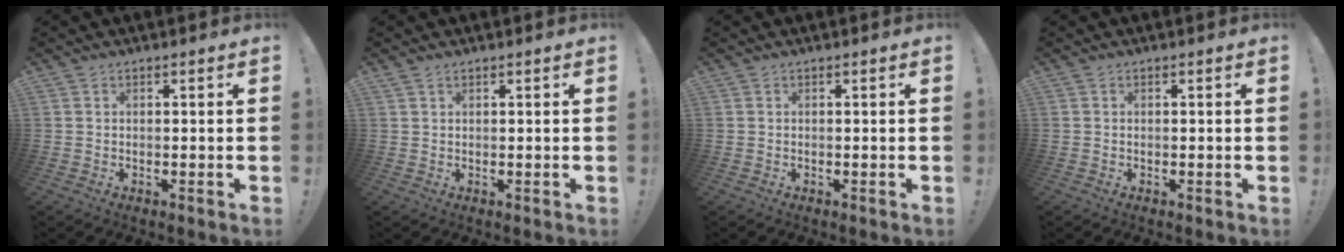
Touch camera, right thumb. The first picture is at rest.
{"total": 1.0, "force": [0.8, 0.4, 0.5], "torque": [-0.005, -0.003, 0.014]}
{"total": 0.0}
{"total": 0.0}